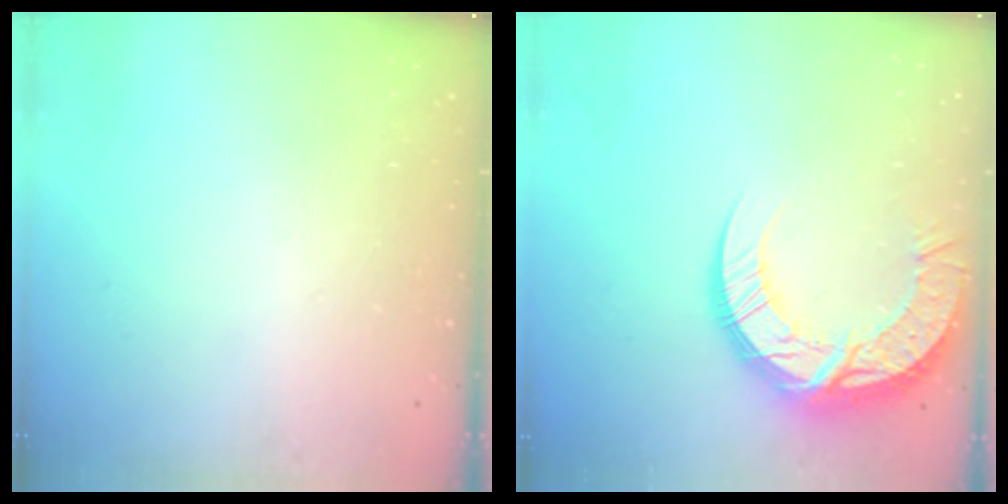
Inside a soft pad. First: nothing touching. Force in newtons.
{"total": 16.6, "press": 16.5, "slide": 1.4}